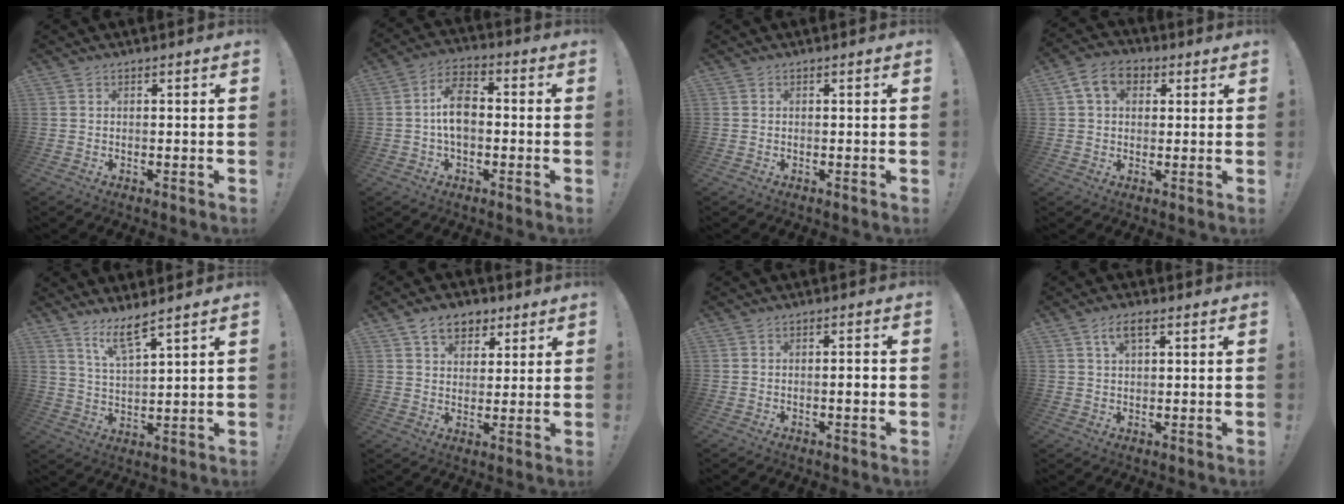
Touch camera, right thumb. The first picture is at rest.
{"total": 9.5, "force": [-0.5, 5.8, 7.5], "torque": [-0.132, 0.010, -0.009]}
{"total": 0.0}
{"total": 8.5, "force": [3.1, 6.1, 5.1], "torque": [-0.087, 0.010, 0.061]}
{"total": 8.3, "force": [6.2, 1.4, 5.2], "torque": [-0.092, -0.035, 0.108]}
{"total": 8.9, "force": [5.0, 6.3, 3.9], "torque": [-0.051, -0.017, 0.094]}
{"total": 2.5, "force": [-0.7, 0.3, 2.4], "torque": [-0.033, -0.001, -0.016]}
{"total": 4.8, "force": [2.2, 2.2, 3.7], "torque": [-0.059, 0.000, 0.037]}